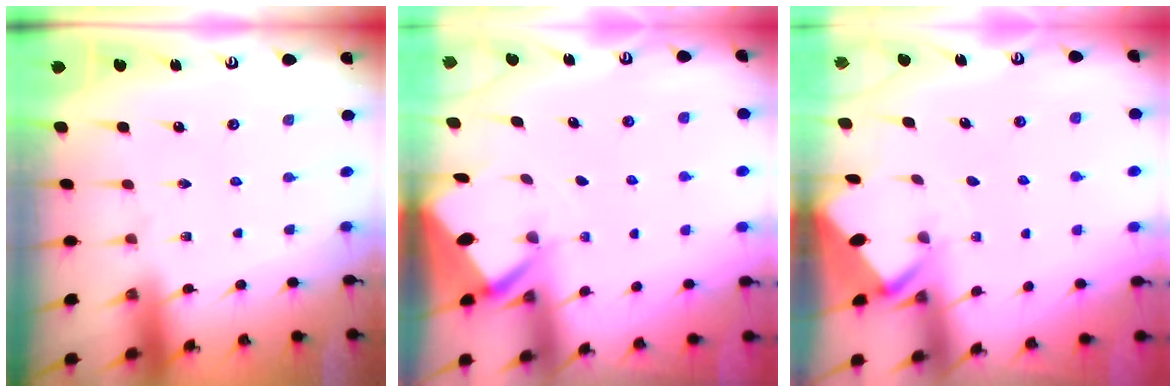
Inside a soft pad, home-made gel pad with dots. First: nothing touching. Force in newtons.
{"total": 2.9, "press": 2.9, "slide": 0.3}
{"total": 2.5, "press": 2.5, "slide": 0.1}